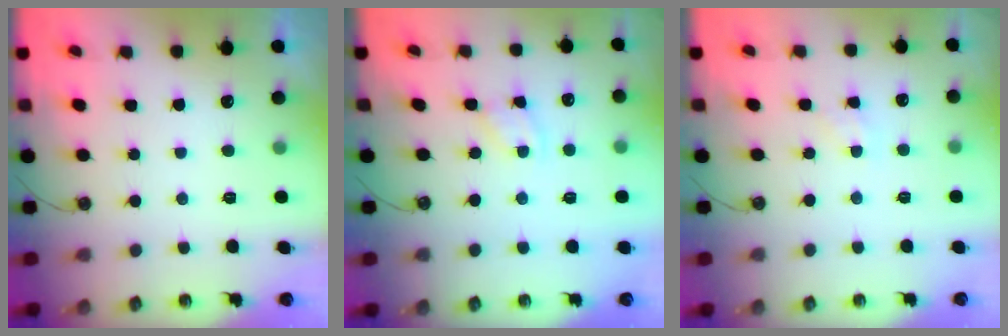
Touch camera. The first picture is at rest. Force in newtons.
{"total": 1.7, "press": 1.7, "slide": 0.3}
{"total": 1.1, "press": 1.0, "slide": 0.2}